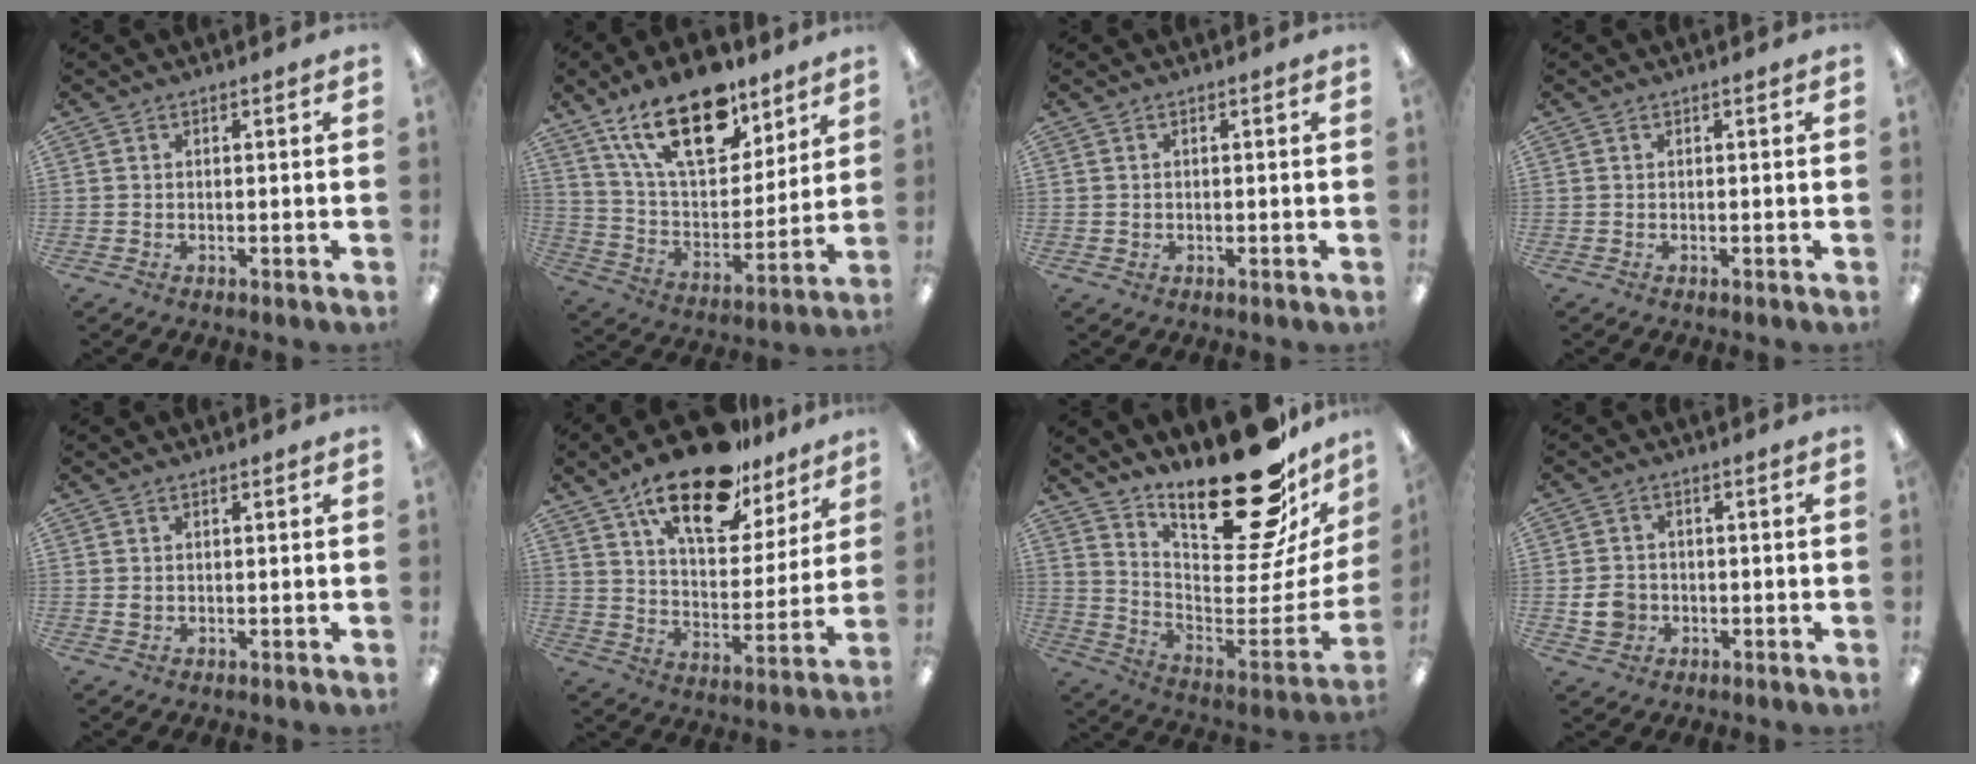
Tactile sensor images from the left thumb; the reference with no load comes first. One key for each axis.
{"total": 22.5, "fx": 14.3, "fy": 10.7, "fz": 13.7, "tx": -0.245, "ty": -0.070, "tz": 0.250}
{"total": 0.8, "fx": 0.2, "fy": 0.7, "fz": 0.0, "tx": -0.001, "ty": 0.005, "tz": 0.002}
{"total": 0.0}
{"total": 1.0, "fx": 0.5, "fy": 0.8, "fz": 0.4, "tx": -0.002, "ty": 0.001, "tz": 0.006}
{"total": 21.3, "fx": 14.8, "fy": 8.9, "fz": 12.5, "tx": -0.200, "ty": -0.083, "tz": 0.252}
{"total": 27.1, "fx": 20.5, "fy": 7.6, "fz": 16.0, "tx": -0.216, "ty": -0.159, "tz": 0.340}
{"total": 5.3, "fx": -1.1, "fy": 4.6, "fz": 2.3, "tx": -0.029, "ty": 0.003, "tz": -0.021}